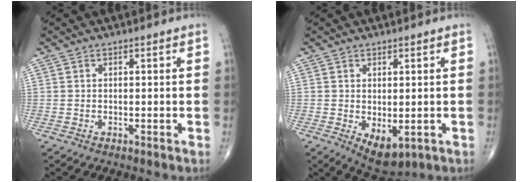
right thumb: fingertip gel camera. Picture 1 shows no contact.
{"total": 5.6, "force": [-1.2, 3.0, 4.5], "torque": [-0.059, -0.009, -0.003]}